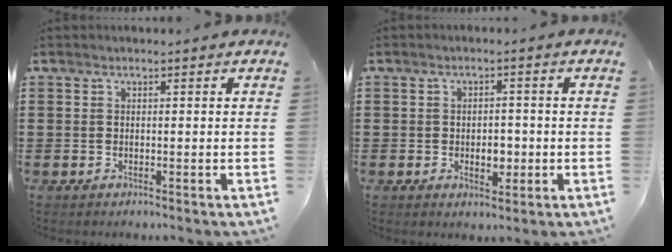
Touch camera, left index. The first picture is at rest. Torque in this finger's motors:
{"motor_torque": [0.06, 0.04, 0.07, 0.05]}